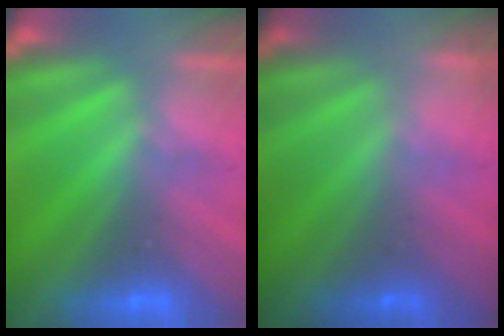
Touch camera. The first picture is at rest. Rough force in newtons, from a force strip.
{"total": 1.9}